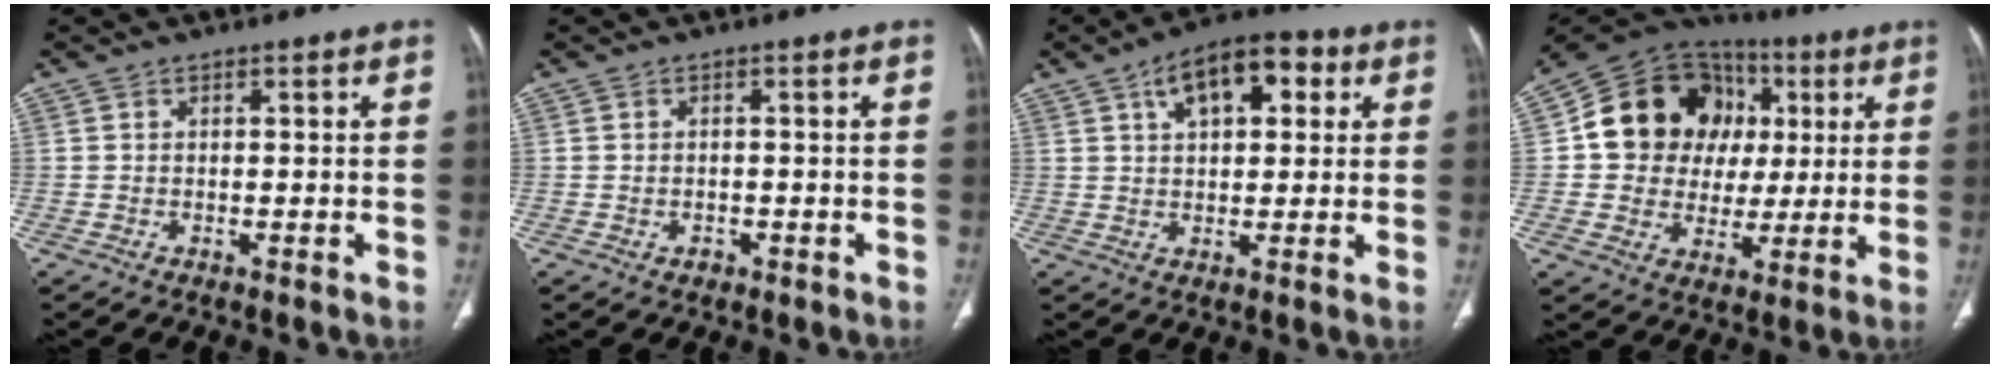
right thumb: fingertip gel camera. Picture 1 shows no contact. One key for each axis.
{"total": 1.2, "fx": -0.5, "fy": 1.0, "fz": 0.4, "tx": -0.007, "ty": 0.004, "tz": -0.003}
{"total": 11.1, "fx": 4.3, "fy": 5.5, "fz": 8.6, "tx": -0.103, "ty": 0.016, "tz": 0.058}
{"total": 19.1, "fx": 3.7, "fy": 16.3, "fz": 9.3, "tx": -0.106, "ty": 0.030, "tz": 0.068}